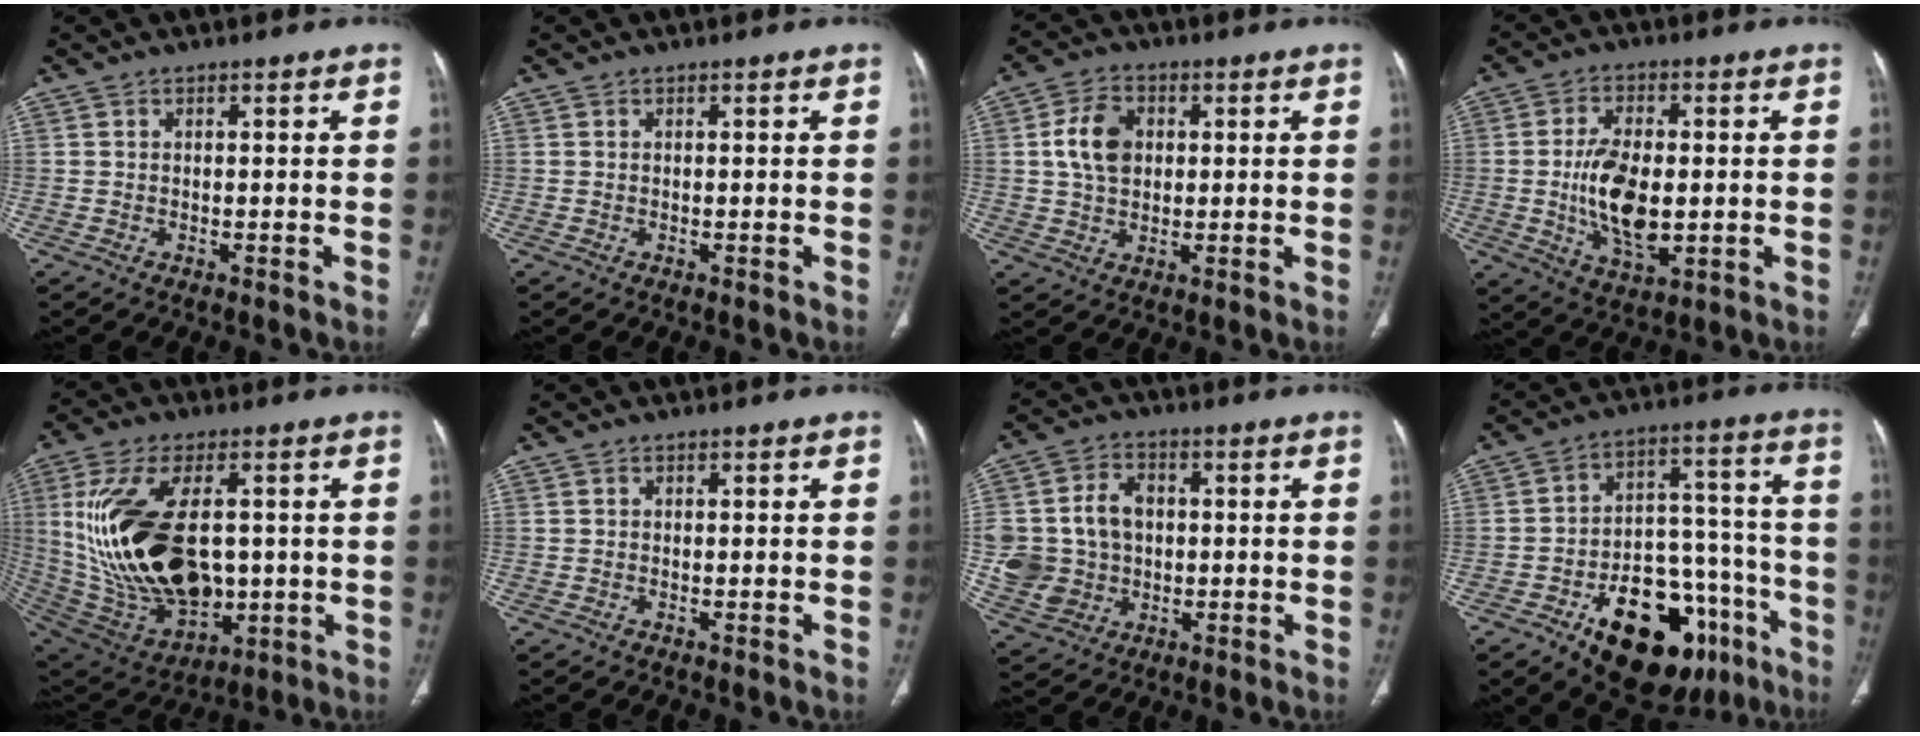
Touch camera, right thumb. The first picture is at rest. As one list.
[{"total": 0.0}, {"total": 7.9, "force": [1.3, 5.6, 5.4], "torque": [-0.087, 0.003, 0.021]}, {"total": 12.3, "force": [-0.9, 6.4, 10.5], "torque": [-0.187, -0.008, -0.008]}, {"total": 25.7, "force": [1.3, 14.4, 21.2], "torque": [-0.405, -0.016, 0.049]}, {"total": 0.0}, {"total": 12.8, "force": [0.3, 10.7, 7.0], "torque": [-0.116, 0.015, 0.018]}, {"total": 24.4, "force": [-12.5, 13.1, 16.5], "torque": [-0.185, 0.079, -0.175]}]